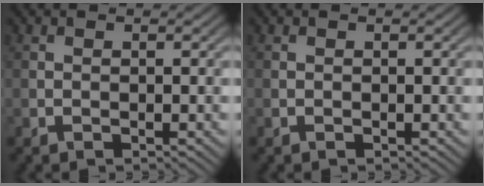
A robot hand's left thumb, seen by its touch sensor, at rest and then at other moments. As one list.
[{"total": 0.0}]